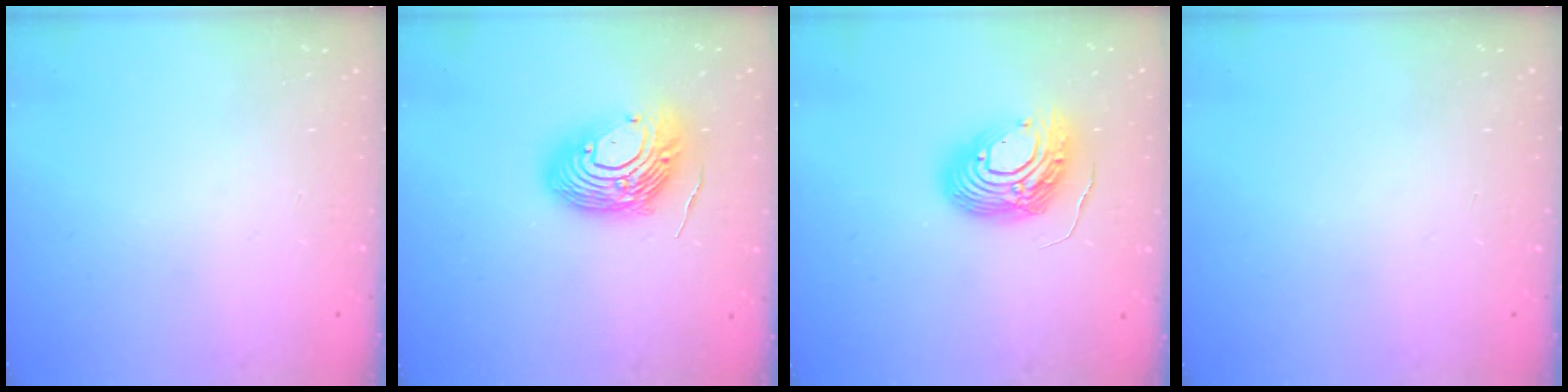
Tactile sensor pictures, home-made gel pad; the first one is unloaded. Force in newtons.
{"total": 14.9, "press": 14.8, "slide": 1.6}
{"total": 12.2, "press": 12.0, "slide": 2.4}
{"total": 0.0}